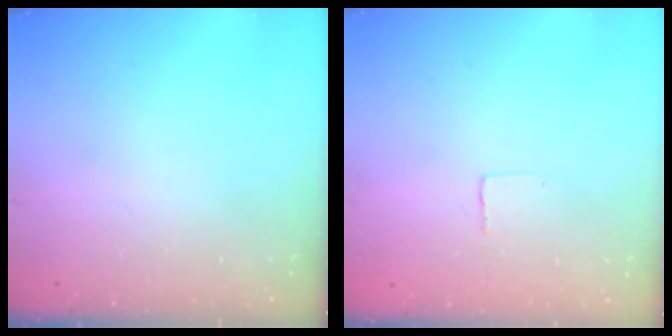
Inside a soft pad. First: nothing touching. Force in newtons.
{"total": 1.9, "press": 1.9, "slide": 0.1}